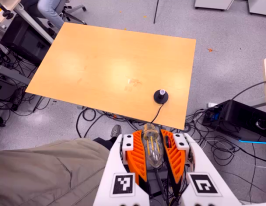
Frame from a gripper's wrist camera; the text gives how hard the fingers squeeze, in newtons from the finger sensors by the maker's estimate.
{"total": 22.9, "left": 24.8, "right": 21.0}